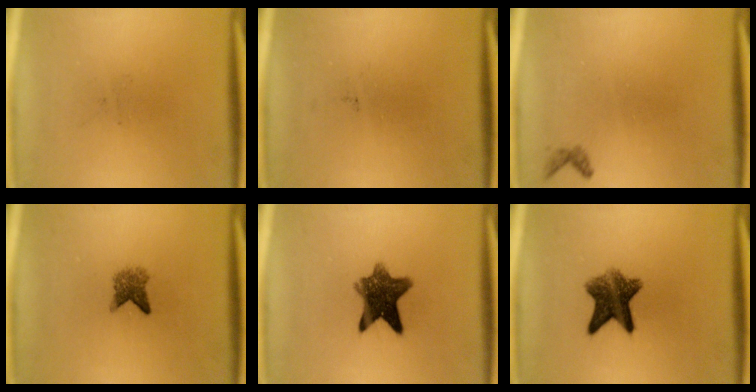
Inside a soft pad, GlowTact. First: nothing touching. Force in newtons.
{"total": 0.0}
{"total": 0.7}
{"total": 2.7}
{"total": 9.3}
{"total": 7.7}